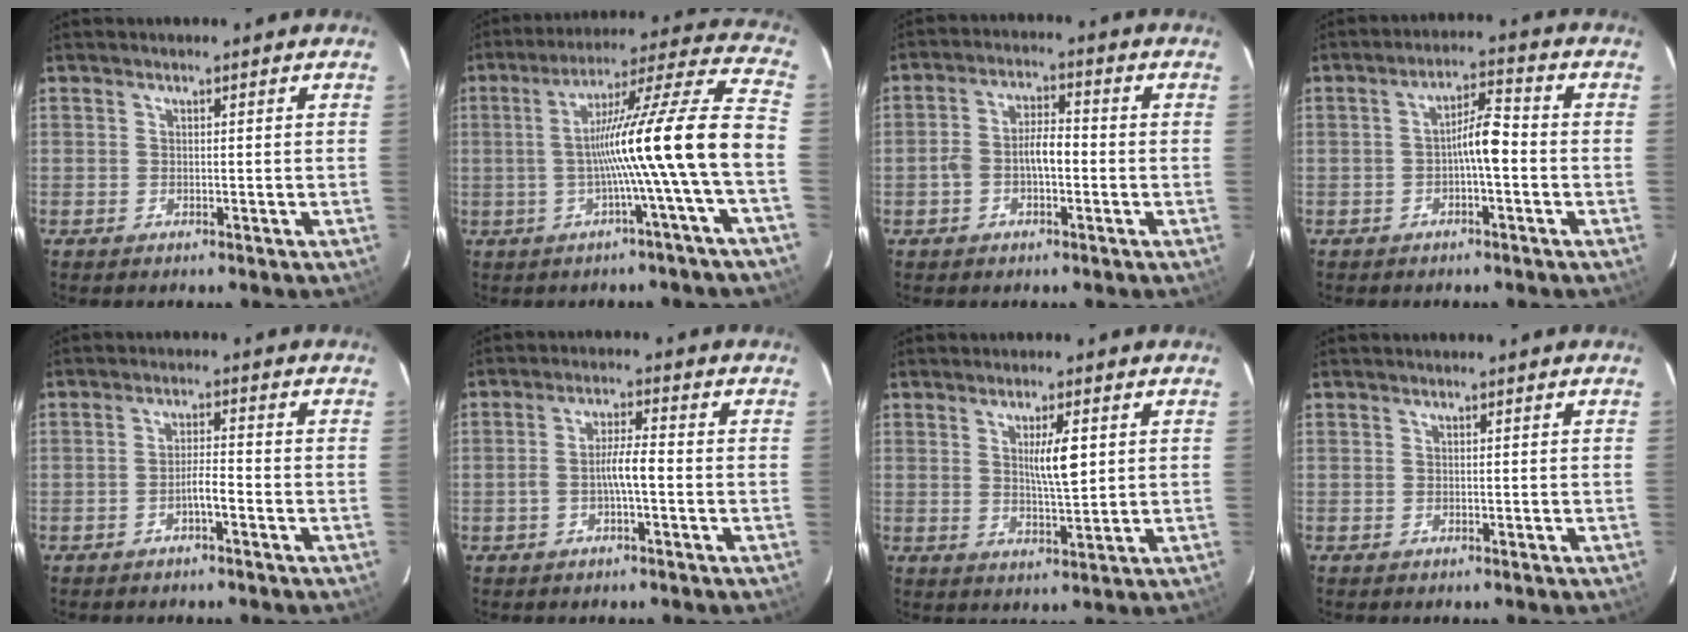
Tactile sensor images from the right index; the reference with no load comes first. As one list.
[{"total": 16.6, "force": [-3.2, -2.6, 16.1], "torque": [-0.247, 0.017, -0.059]}, {"total": 5.6, "force": [-1.2, 2.3, 5.0], "torque": [-0.103, 0.022, -0.022]}, {"total": 5.4, "force": [-1.0, 1.0, 5.2], "torque": [-0.085, 0.020, -0.017]}, {"total": 3.0, "force": [-1.6, 0.3, 2.5], "torque": [-0.042, 0.005, -0.028]}, {"total": 4.5, "force": [-1.1, 0.6, 4.3], "torque": [-0.079, 0.011, -0.017]}, {"total": 5.4, "force": [1.3, 0.8, 5.2], "torque": [-0.088, -0.003, 0.024]}, {"total": 0.0}]